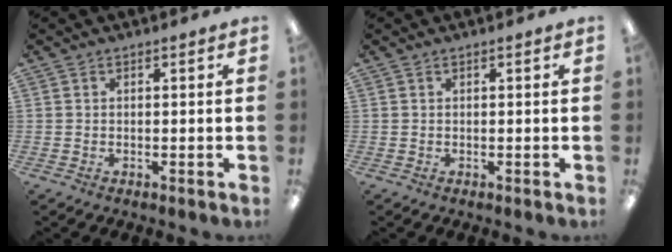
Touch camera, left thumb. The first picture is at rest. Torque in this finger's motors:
{"motor_torque": [0.00, 0.00, 0.00, 0.00, 0.00]}